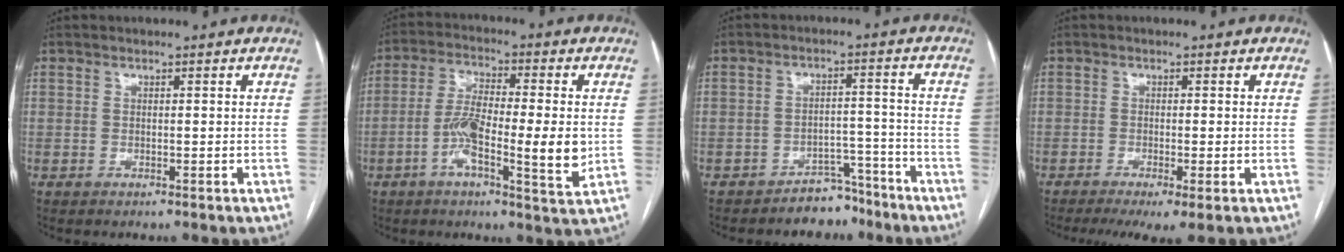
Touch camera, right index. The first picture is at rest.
{"total": 12.1, "force": [-2.1, 2.2, 11.7], "torque": [-0.204, -0.002, -0.041]}
{"total": 5.3, "force": [-4.5, 2.8, 0.5], "torque": [0.006, 0.027, -0.066]}
{"total": 5.3, "force": [-3.1, 0.7, 4.2], "torque": [-0.068, -0.015, -0.052]}